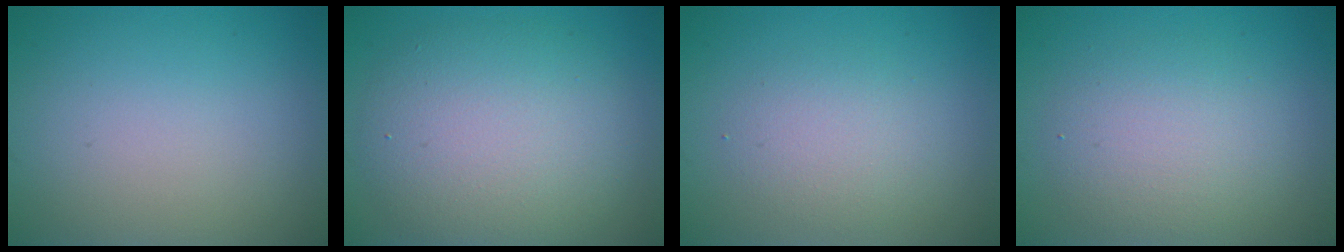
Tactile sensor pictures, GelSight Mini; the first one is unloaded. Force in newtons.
{"total": 7.5, "press": 7.5, "slide": 0.4}
{"total": 2.5, "press": 2.4, "slide": 0.1}
{"total": 3.8, "press": 3.8, "slide": 0.3}